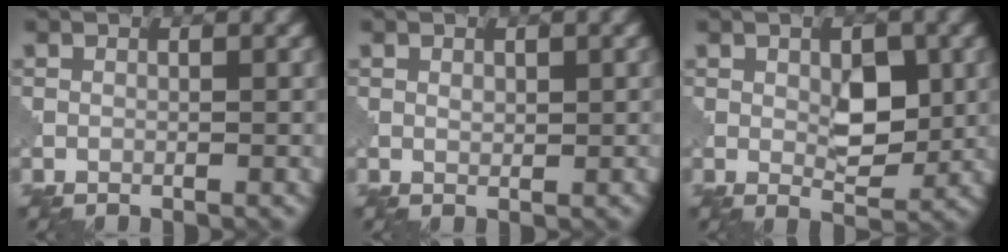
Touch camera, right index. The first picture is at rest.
{"total": 0.7, "force": [0.6, 0.4, 0.1], "torque": [-0.004, -0.003, 0.015]}
{"total": 3.7, "force": [0.9, 2.0, 2.9], "torque": [-0.045, -0.005, 0.021]}